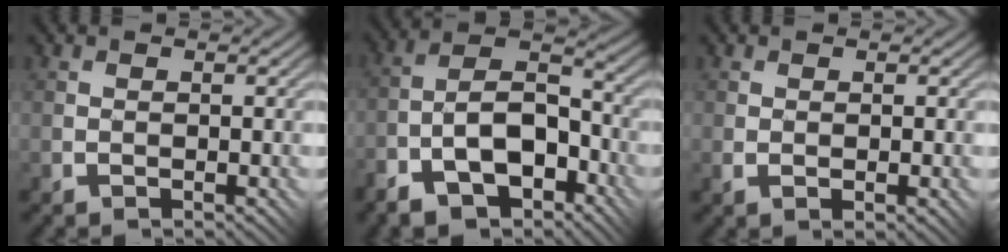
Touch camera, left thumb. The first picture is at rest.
{"total": 11.1, "force": [-6.4, 5.3, 7.4], "torque": [-0.134, -0.002, -0.124]}
{"total": 1.9, "force": [-0.5, 0.8, 1.7], "torque": [-0.031, -0.006, -0.003]}